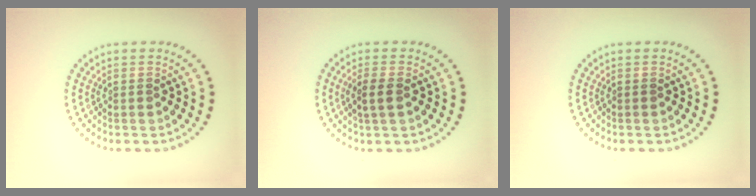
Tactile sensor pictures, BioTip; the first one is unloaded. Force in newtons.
{"total": 2.0, "press": 1.9, "slide": 0.6}
{"total": 0.0}